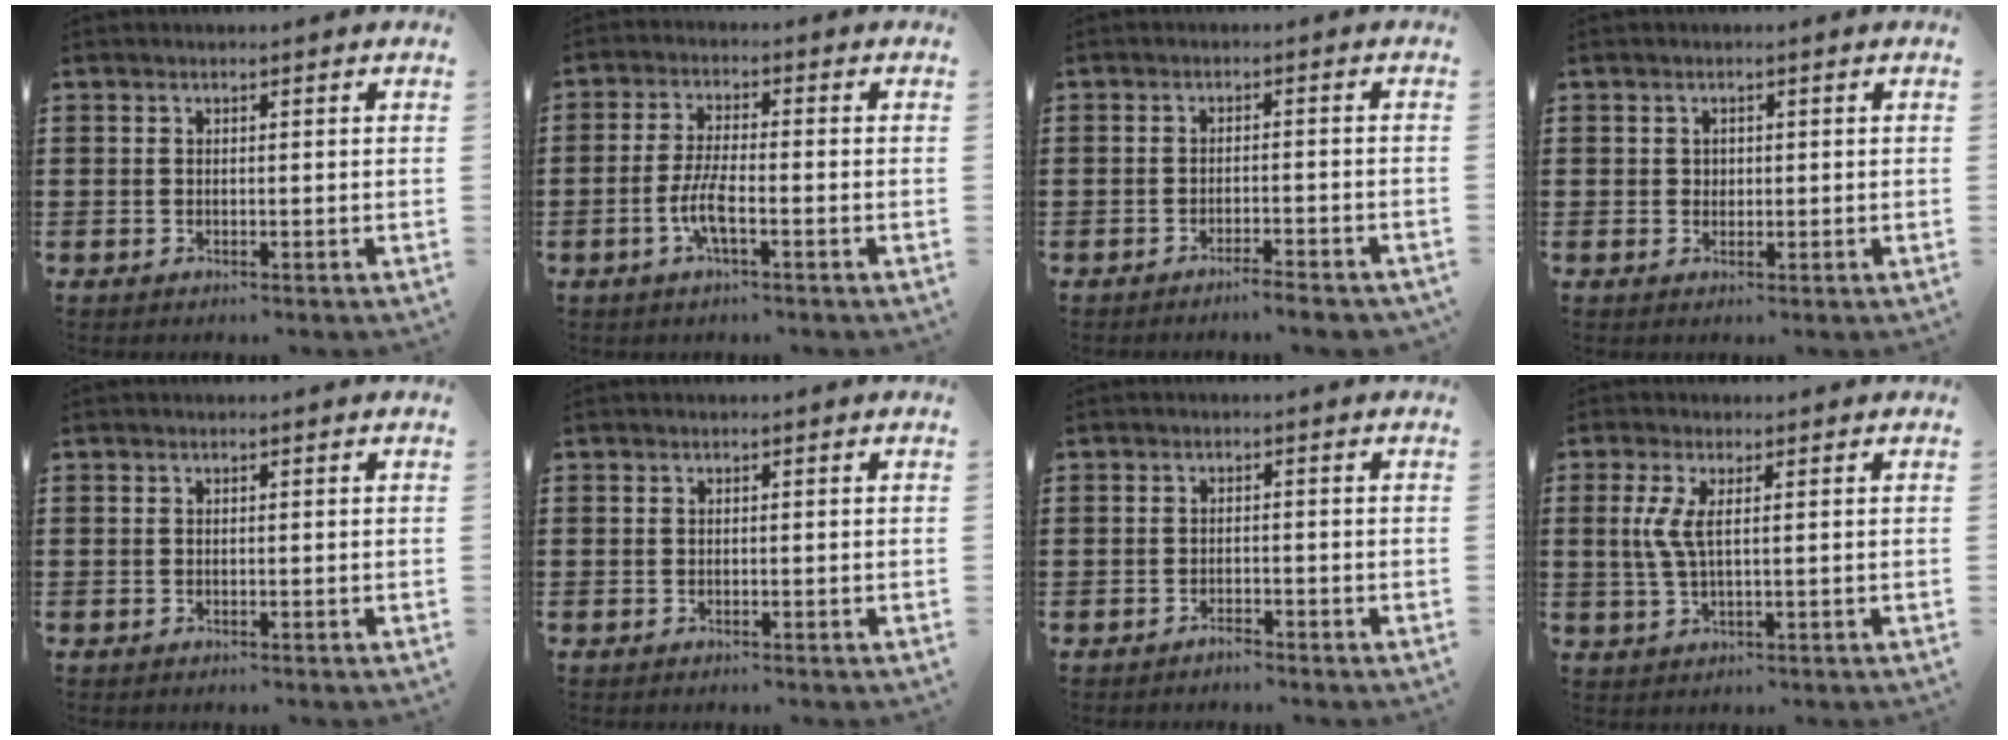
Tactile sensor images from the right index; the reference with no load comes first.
{"total": 4.8, "force": [-1.9, 1.0, 4.3], "torque": [-0.099, -0.006, -0.043]}
{"total": 2.7, "force": [-2.4, -0.1, 1.2], "torque": [-0.019, -0.001, -0.047]}
{"total": 1.0, "force": [0.3, 0.9, 0.3], "torque": [-0.008, 0.004, 0.007]}
{"total": 0.0}
{"total": 0.0}
{"total": 1.2, "force": [-1.2, 0.1, 0.2], "torque": [-0.008, 0.000, -0.025]}
{"total": 3.9, "force": [0.8, 0.8, 3.7], "torque": [-0.090, -0.006, 0.009]}